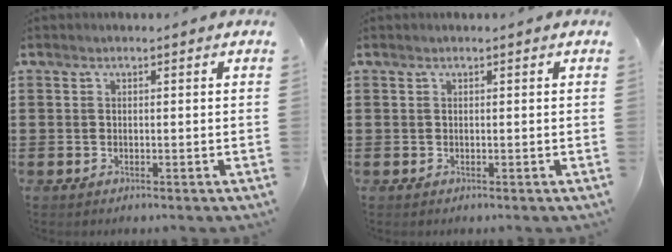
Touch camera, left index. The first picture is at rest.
{"total": 0.0}